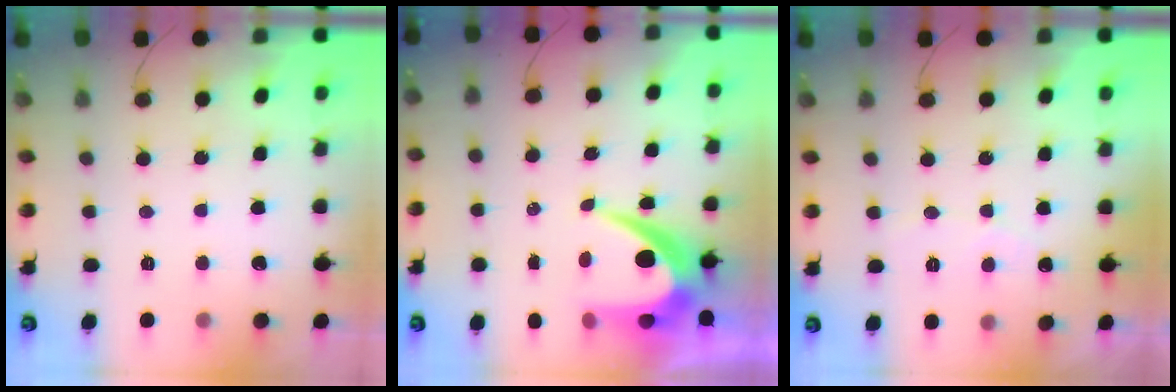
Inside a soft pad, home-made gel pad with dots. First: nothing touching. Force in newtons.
{"total": 8.9, "press": 8.9, "slide": 0.8}
{"total": 2.8, "press": 2.8, "slide": 0.2}